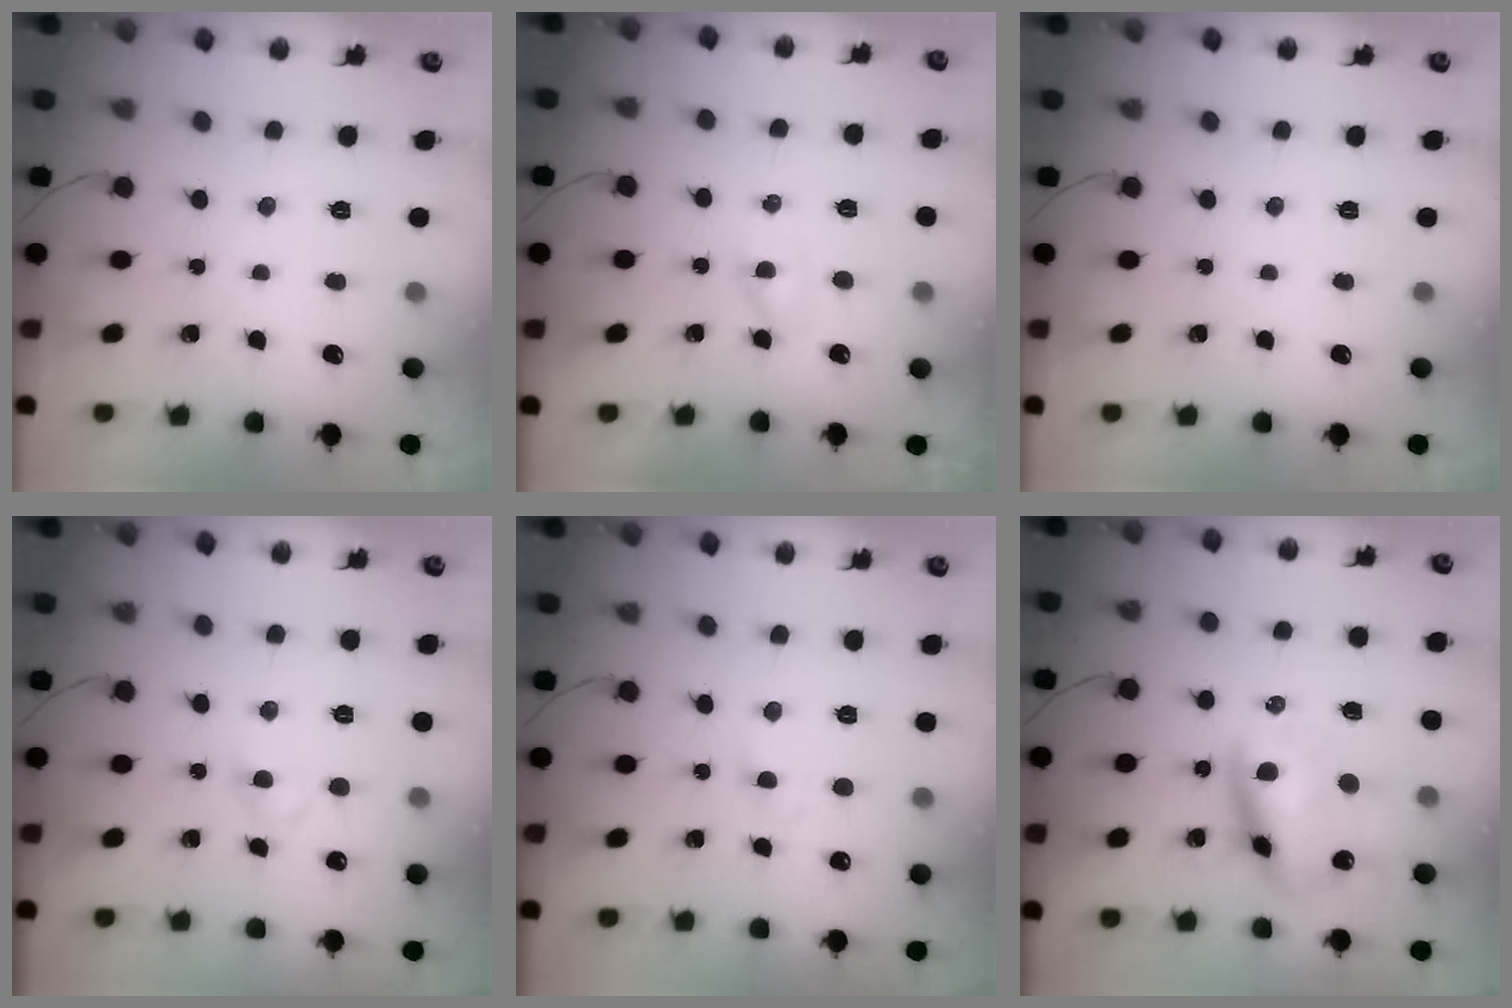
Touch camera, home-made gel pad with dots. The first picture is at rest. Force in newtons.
{"total": 1.7, "press": 1.5, "slide": 0.8}
{"total": 0.0}
{"total": 2.8, "press": 2.7, "slide": 0.8}
{"total": 2.6, "press": 2.3, "slide": 1.1}
{"total": 11.0, "press": 10.6, "slide": 2.7}